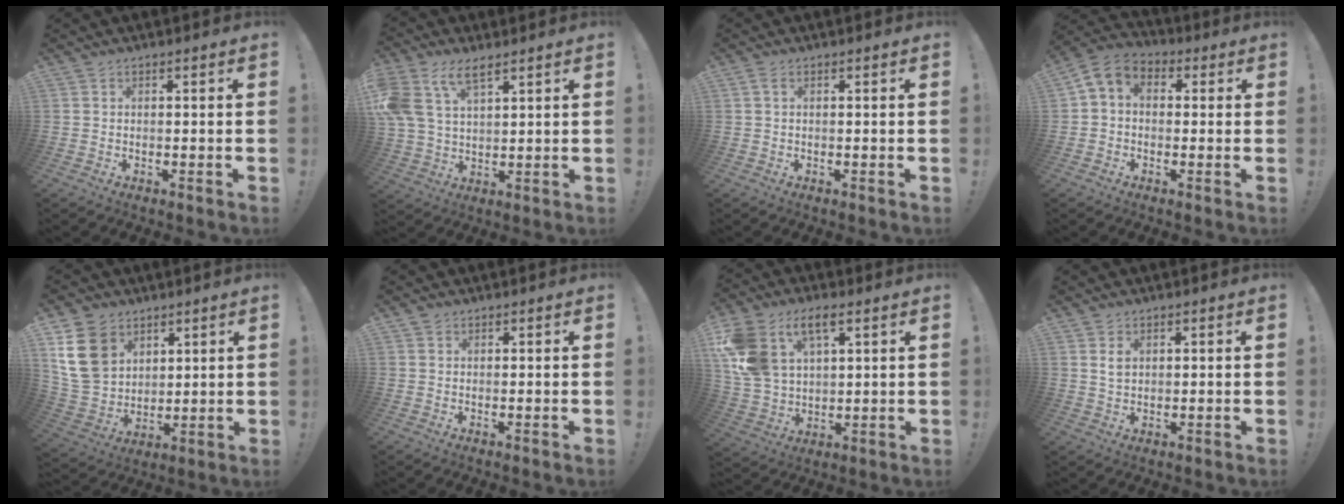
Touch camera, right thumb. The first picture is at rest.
{"total": 11.4, "force": [6.2, 6.3, 7.3], "torque": [-0.162, -0.011, 0.123]}
{"total": 1.1, "force": [0.3, 0.5, 1.0], "torque": [-0.021, 0.003, 0.005]}
{"total": 6.4, "force": [0.7, 5.2, 3.7], "torque": [-0.074, 0.010, 0.019]}
{"total": 15.5, "force": [7.3, 11.7, 6.9], "torque": [-0.124, -0.036, 0.147]}
{"total": 0.8, "force": [0.5, 0.6, 0.0], "torque": [0.002, 0.000, 0.008]}
{"total": 15.0, "force": [7.2, 9.5, 9.0], "torque": [-0.199, -0.023, 0.141]}
{"total": 3.0, "force": [1.5, 2.1, 1.6], "torque": [-0.012, -0.003, 0.022]}